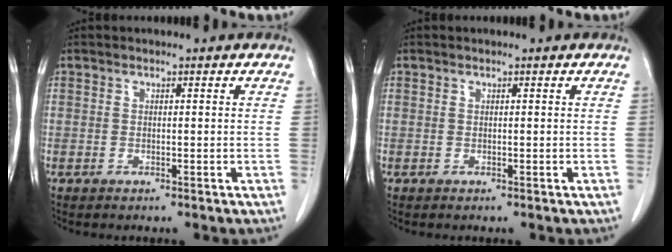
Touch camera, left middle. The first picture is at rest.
{"total": 0.0}